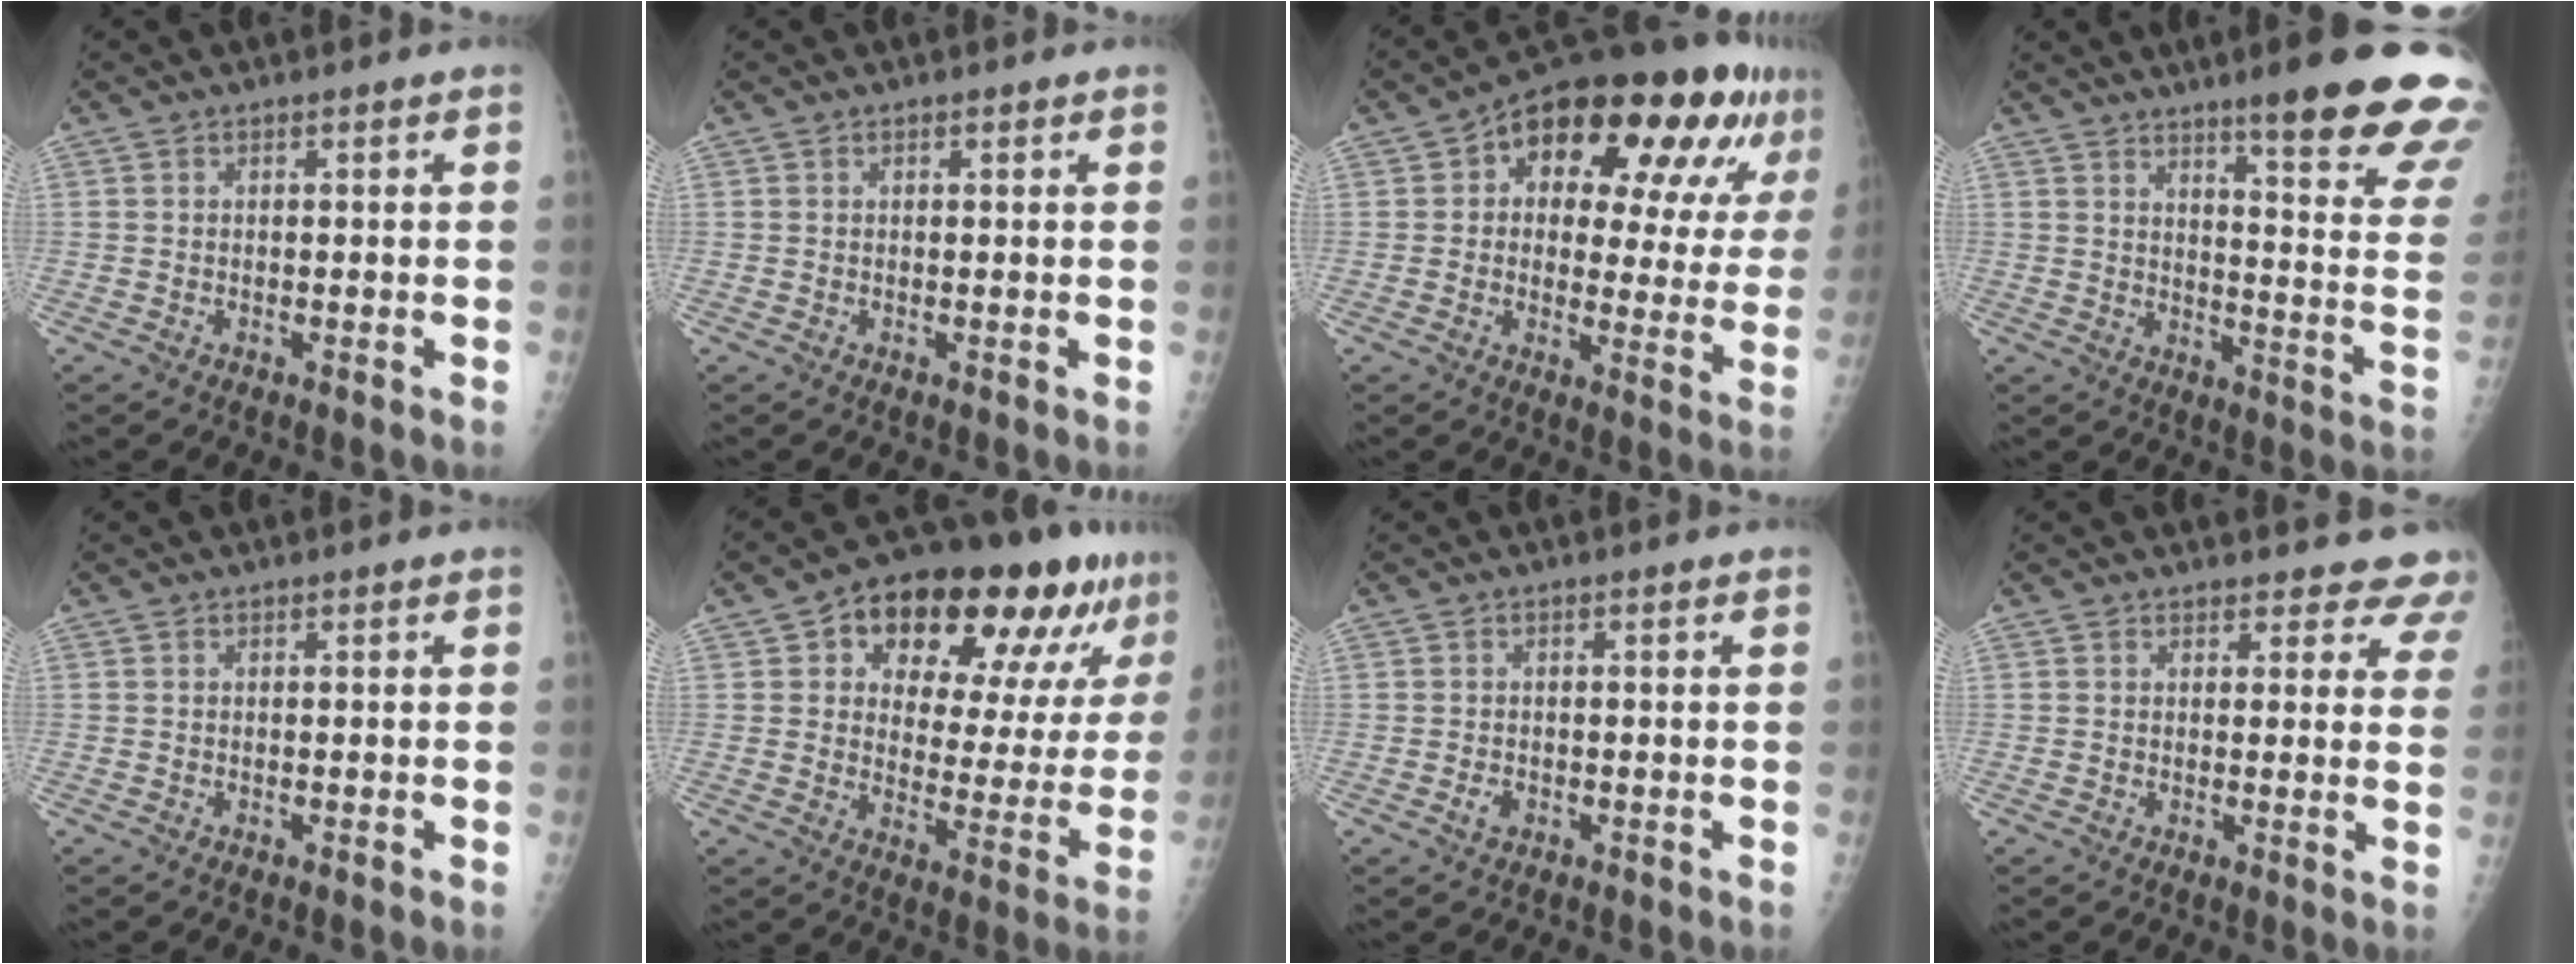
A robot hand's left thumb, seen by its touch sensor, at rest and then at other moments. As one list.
[{"total": 0.6, "force": [0.3, 0.3, 0.4], "torque": [-0.007, 0.000, 0.004]}, {"total": 23.8, "force": [10.3, 11.0, 18.4], "torque": [-0.220, 0.015, 0.143]}, {"total": 22.0, "force": [15.1, 2.6, 15.7], "torque": [-0.178, -0.081, 0.195]}, {"total": 0.0}, {"total": 23.6, "force": [12.3, 10.8, 17.0], "torque": [-0.198, -0.003, 0.181]}, {"total": 1.5, "force": [-0.6, 1.0, 1.0], "torque": [-0.016, 0.001, -0.010]}, {"total": 7.6, "force": [7.0, 2.9, 1.1], "torque": [0.041, -0.029, 0.053]}]